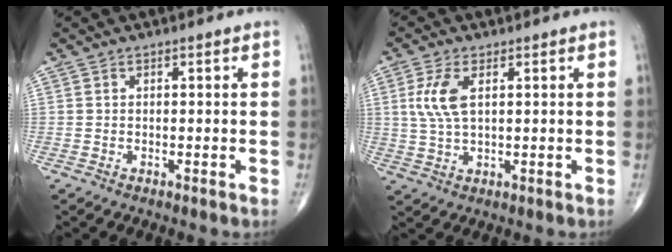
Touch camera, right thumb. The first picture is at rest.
{"total": 6.3, "force": [1.6, 2.9, 5.4], "torque": [-0.127, -0.001, 0.035]}